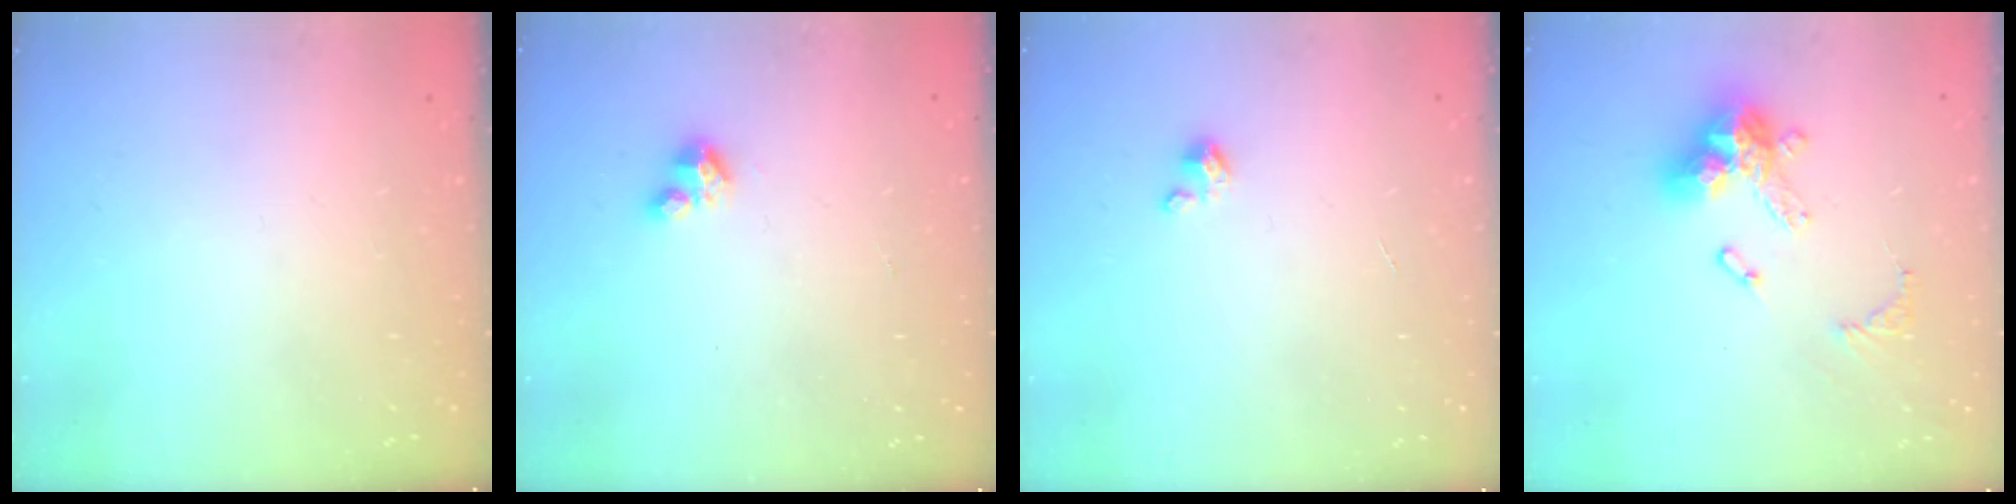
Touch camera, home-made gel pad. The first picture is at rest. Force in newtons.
{"total": 2.8, "press": 2.8, "slide": 0.2}
{"total": 2.0, "press": 1.9, "slide": 0.3}
{"total": 14.6, "press": 14.6, "slide": 1.6}